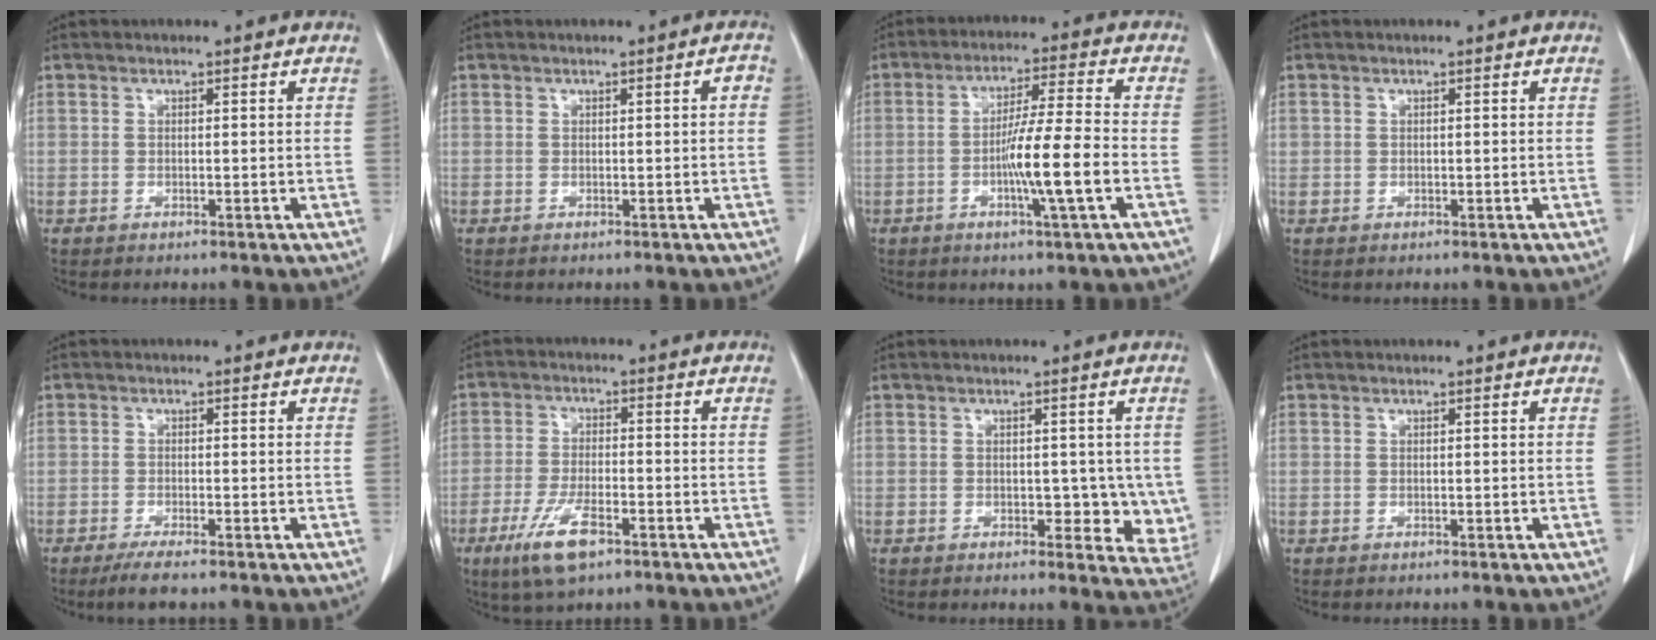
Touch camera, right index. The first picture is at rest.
{"total": 1.1, "force": [0.0, 0.3, 1.0], "torque": [-0.010, 0.003, 0.001]}
{"total": 9.5, "force": [-2.5, -0.7, 9.1], "torque": [-0.162, -0.006, -0.047]}
{"total": 0.0}
{"total": 3.0, "force": [-2.3, 0.4, 1.9], "torque": [-0.039, -0.006, -0.041]}
{"total": 7.8, "force": [-4.4, 2.3, 6.0], "torque": [-0.125, -0.013, -0.075]}
{"total": 6.1, "force": [0.2, 3.7, 4.9], "torque": [-0.034, -0.006, 0.005]}
{"total": 0.0}